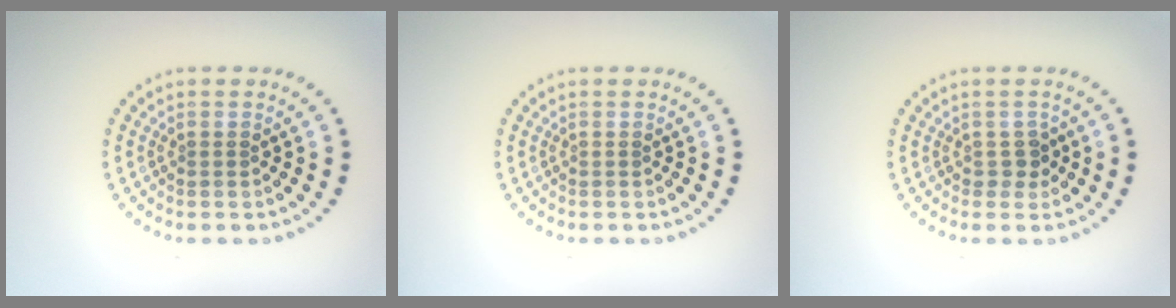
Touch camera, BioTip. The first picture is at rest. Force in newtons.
{"total": 0.0}
{"total": 1.4, "press": 1.2, "slide": 0.7}